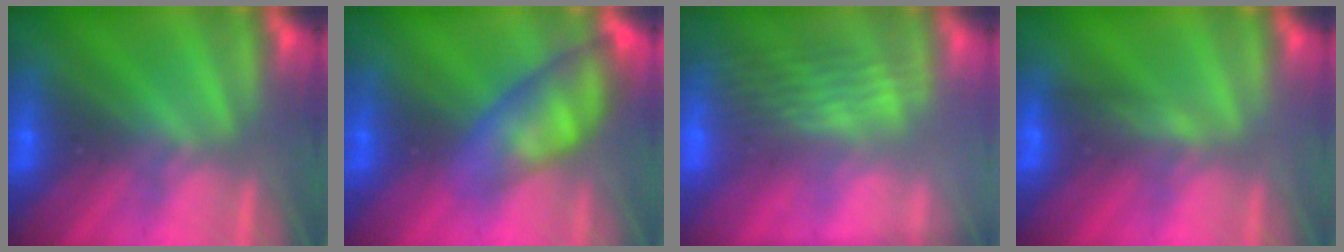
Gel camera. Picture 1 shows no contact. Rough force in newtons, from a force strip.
{"total": 4.6}
{"total": 2.8}
{"total": 3.8}